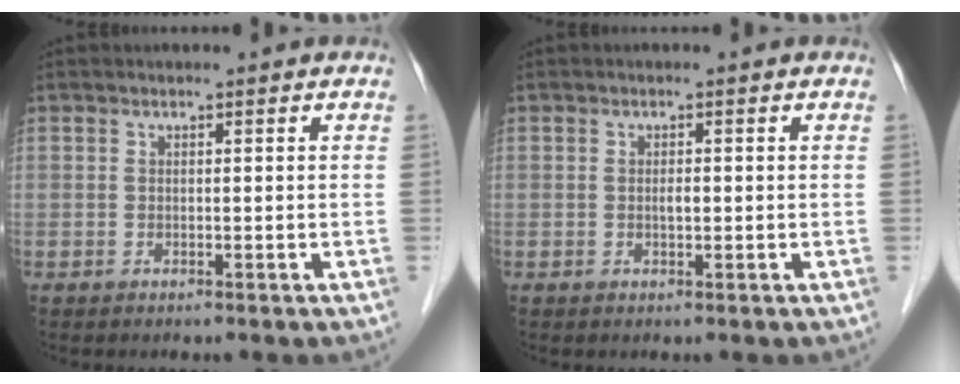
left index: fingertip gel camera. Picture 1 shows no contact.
{"total": 1.0, "force": [-0.1, 0.3, 1.0], "torque": [-0.018, 0.000, -0.001]}